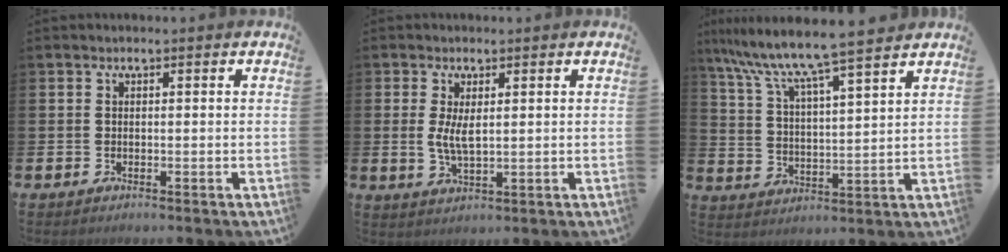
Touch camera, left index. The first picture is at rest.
{"total": 3.7, "force": [1.0, 1.3, 3.3], "torque": [-0.062, 0.003, 0.015]}
{"total": 9.7, "force": [8.8, 0.3, 4.1], "torque": [-0.116, -0.051, 0.151]}